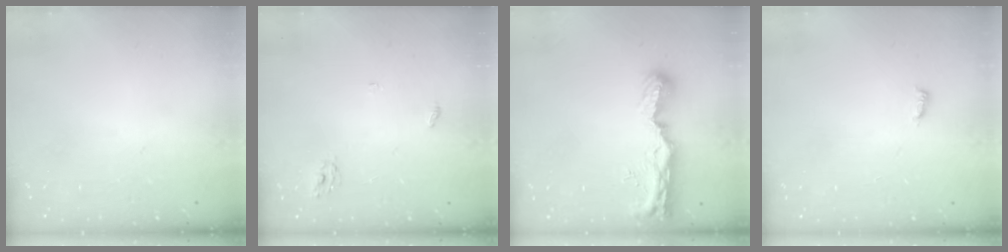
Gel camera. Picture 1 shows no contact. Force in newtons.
{"total": 2.8, "press": 2.8, "slide": 0.2}
{"total": 8.6, "press": 8.5, "slide": 1.0}
{"total": 3.1, "press": 3.1, "slide": 0.2}